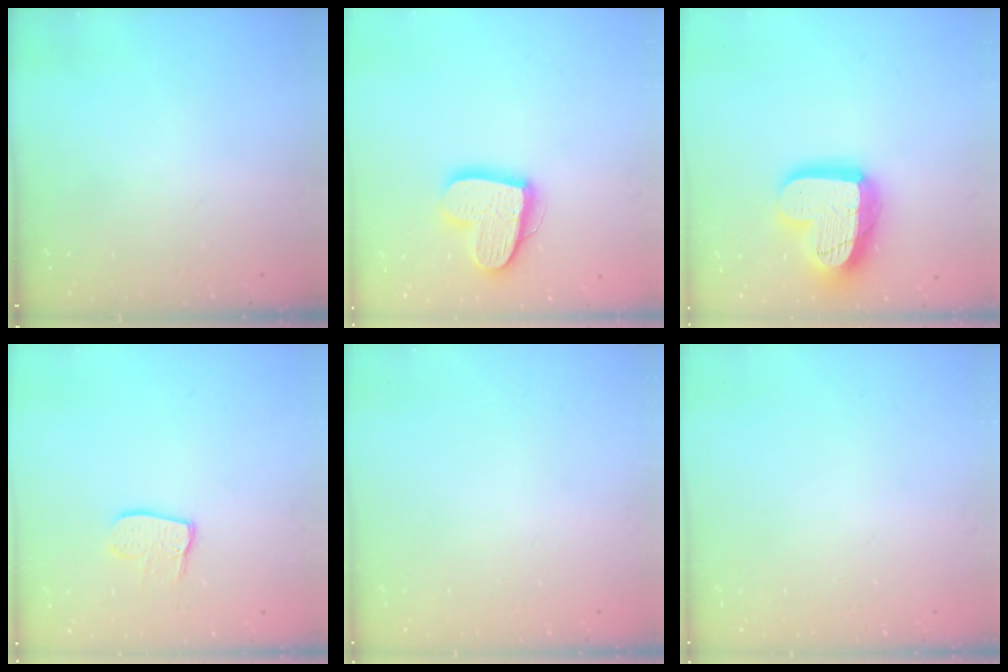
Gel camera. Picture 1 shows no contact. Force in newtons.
{"total": 16.2, "press": 16.2, "slide": 1.4}
{"total": 18.9, "press": 18.8, "slide": 1.5}
{"total": 8.5, "press": 8.5, "slide": 0.7}
{"total": 0.0}
{"total": 0.0}